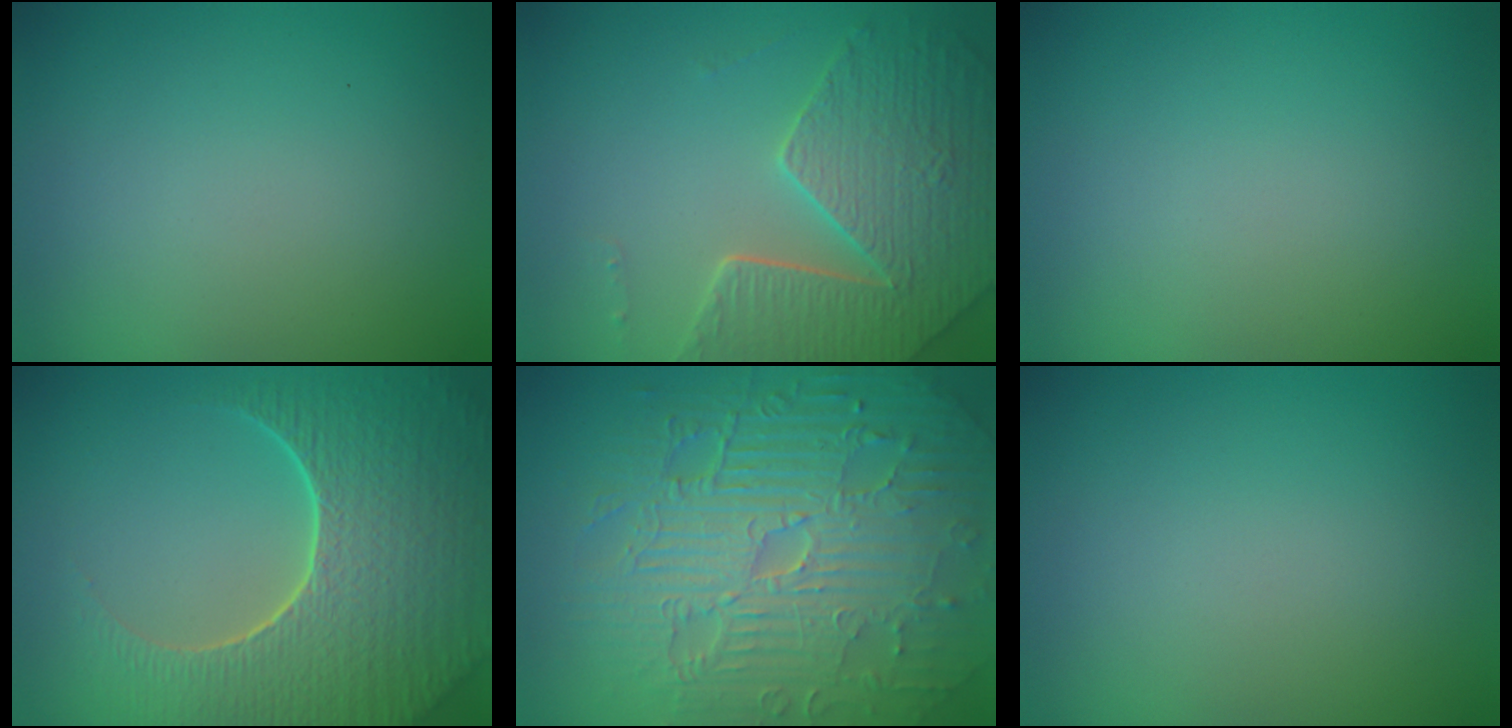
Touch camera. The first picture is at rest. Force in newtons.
{"total": 6.9, "press": 5.3, "slide": 4.4}
{"total": 0.0}
{"total": 9.4, "press": 6.6, "slide": 6.6}
{"total": 11.6, "press": 7.5, "slide": 8.8}
{"total": 0.0}